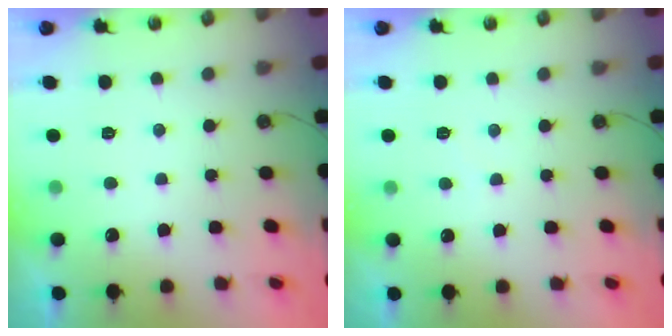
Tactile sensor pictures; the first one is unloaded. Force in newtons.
{"total": 2.4, "press": 2.4, "slide": 0.4}